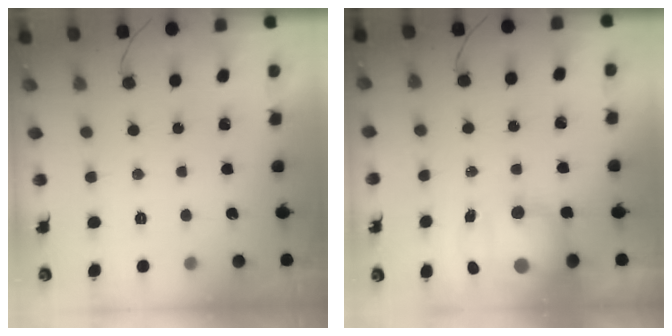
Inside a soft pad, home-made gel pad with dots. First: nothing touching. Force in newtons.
{"total": 13.0, "press": 12.6, "slide": 3.5}